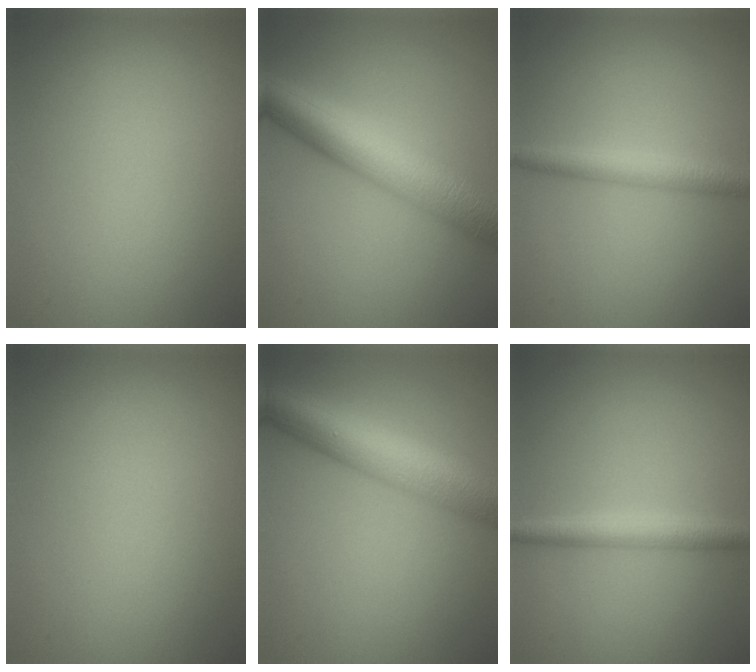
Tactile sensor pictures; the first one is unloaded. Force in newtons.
{"total": 8.5, "press": 8.5, "slide": 0.1}
{"total": 2.7, "press": 2.7, "slide": 0.1}
{"total": 0.0}
{"total": 9.3, "press": 9.3, "slide": 0.3}
{"total": 2.7, "press": 2.7, "slide": 0.0}